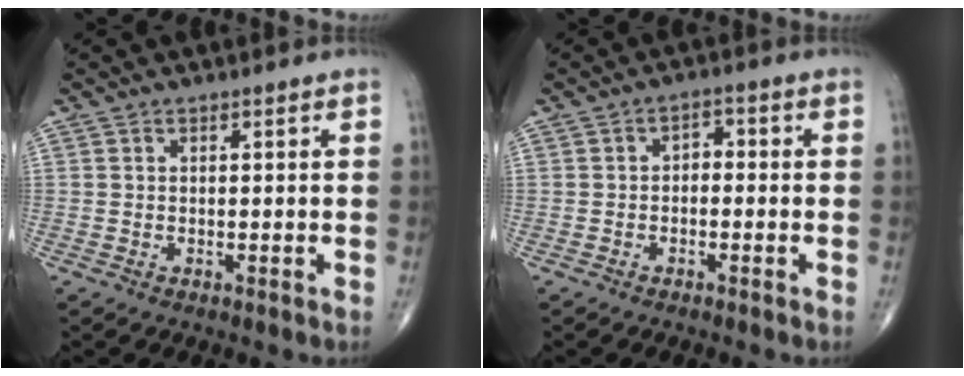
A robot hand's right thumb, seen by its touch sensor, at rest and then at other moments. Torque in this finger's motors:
{"motor_torque": [-0.13, 0.00, 0.13, 0.21, 0.00]}